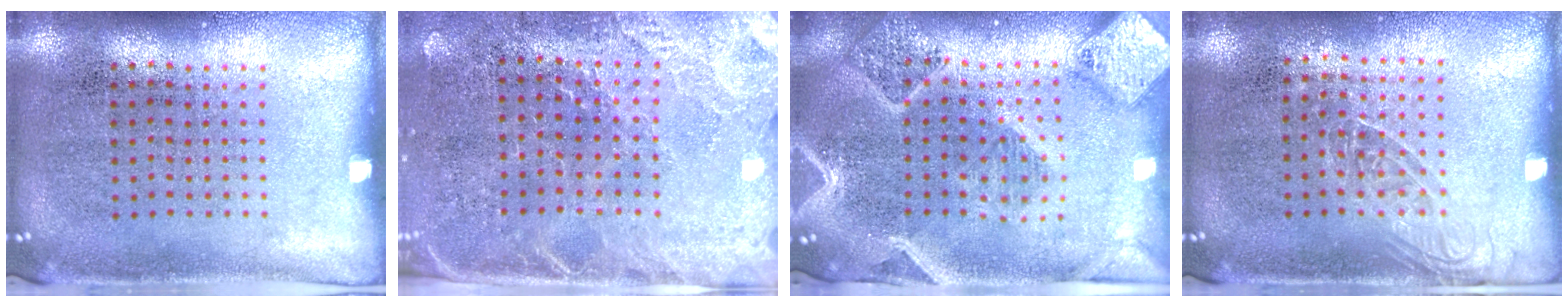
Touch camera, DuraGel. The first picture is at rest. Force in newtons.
{"total": 3.1, "press": 2.7, "slide": 1.5}
{"total": 2.9, "press": 2.6, "slide": 1.4}
{"total": 1.2, "press": 1.1, "slide": 0.7}